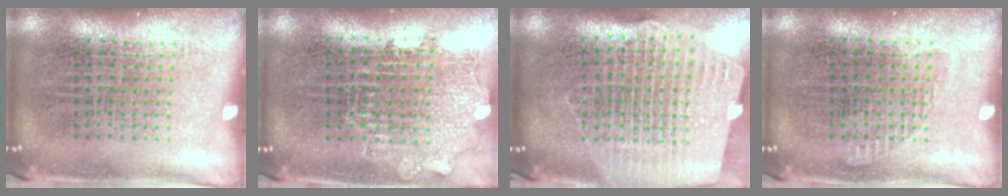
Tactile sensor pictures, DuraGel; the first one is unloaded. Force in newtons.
{"total": 1.2, "press": 1.2, "slide": 0.3}
{"total": 2.5, "press": 2.2, "slide": 1.3}
{"total": 0.5, "press": 0.5, "slide": 0.2}